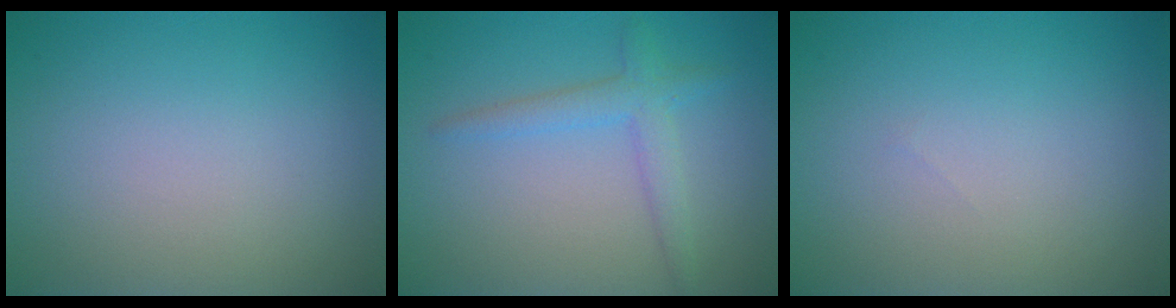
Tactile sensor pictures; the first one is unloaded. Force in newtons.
{"total": 2.5, "press": 2.5, "slide": 0.1}
{"total": 0.0}